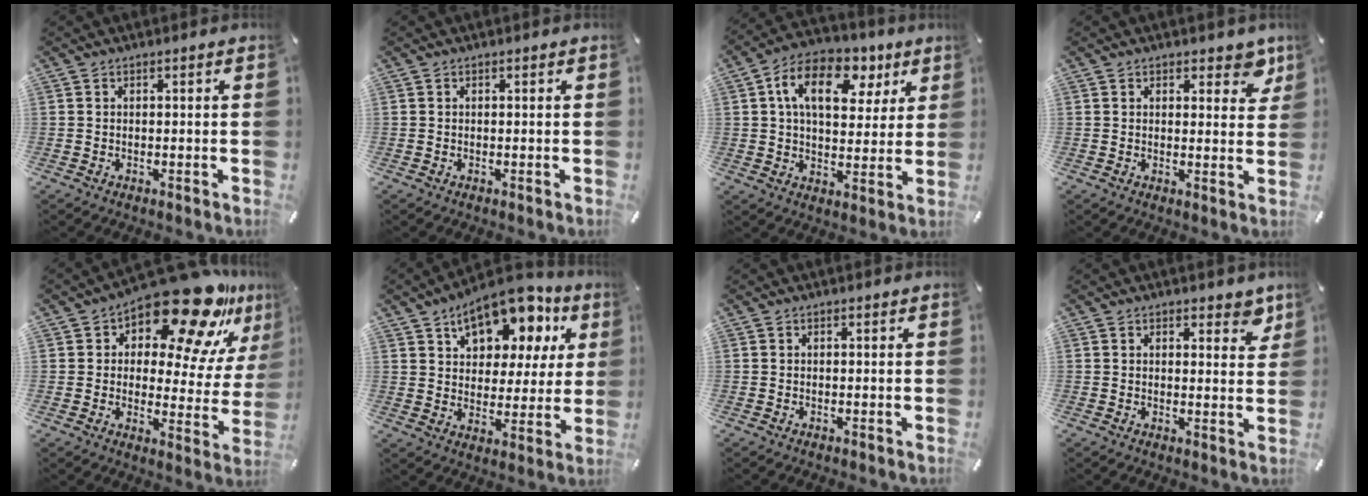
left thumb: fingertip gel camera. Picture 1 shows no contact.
{"total": 0.0}
{"total": 14.3, "force": [6.2, 9.1, 9.2], "torque": [-0.145, -0.016, 0.108]}
{"total": 5.1, "force": [3.3, 3.0, 2.5], "torque": [-0.010, -0.019, 0.051]}
{"total": 19.9, "force": [14.0, 7.8, 11.7], "torque": [-0.156, -0.114, 0.231]}
{"total": 15.1, "force": [9.5, 9.0, 7.5], "torque": [-0.118, -0.056, 0.167]}
{"total": 0.0}
{"total": 3.7, "force": [2.6, 2.1, 1.6], "torque": [-0.006, -0.011, 0.041]}